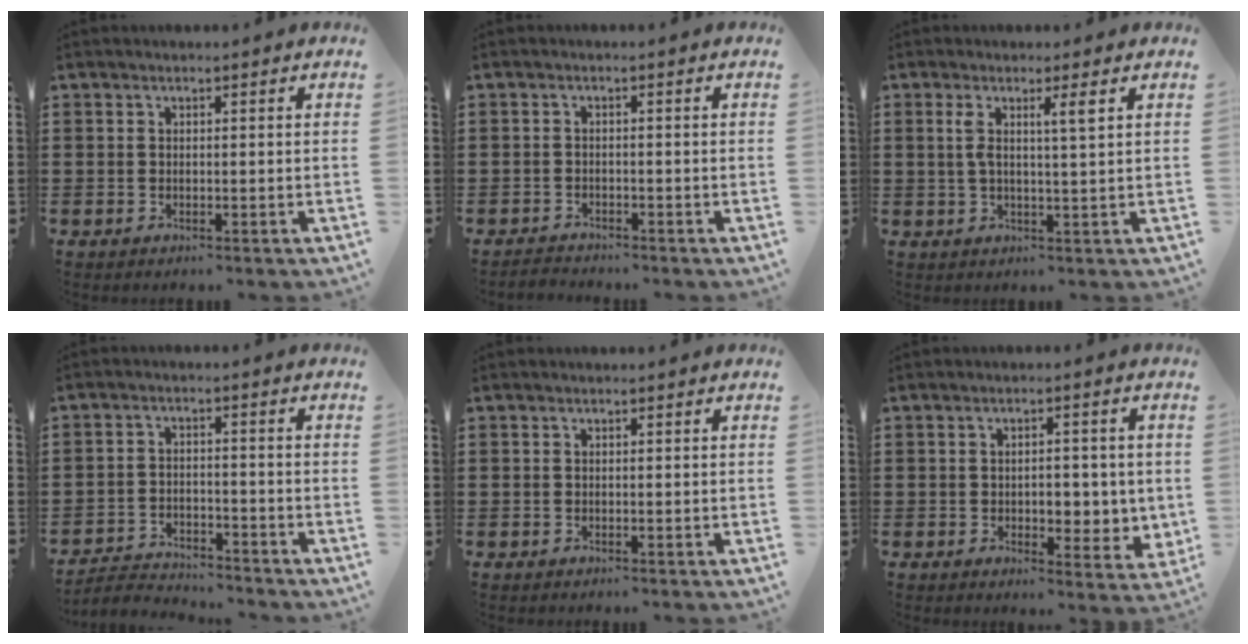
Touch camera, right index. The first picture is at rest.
{"total": 1.6, "force": [-1.6, 0.2, -0.1], "torque": [-0.005, 0.001, -0.035]}
{"total": 3.7, "force": [1.3, 0.1, 3.4], "torque": [-0.062, -0.006, 0.017]}
{"total": 3.4, "force": [-3.3, 0.6, 0.3], "torque": [-0.019, 0.002, -0.074]}
{"total": 0.0}
{"total": 4.5, "force": [0.0, 2.8, 3.5], "torque": [-0.049, 0.002, -0.008]}